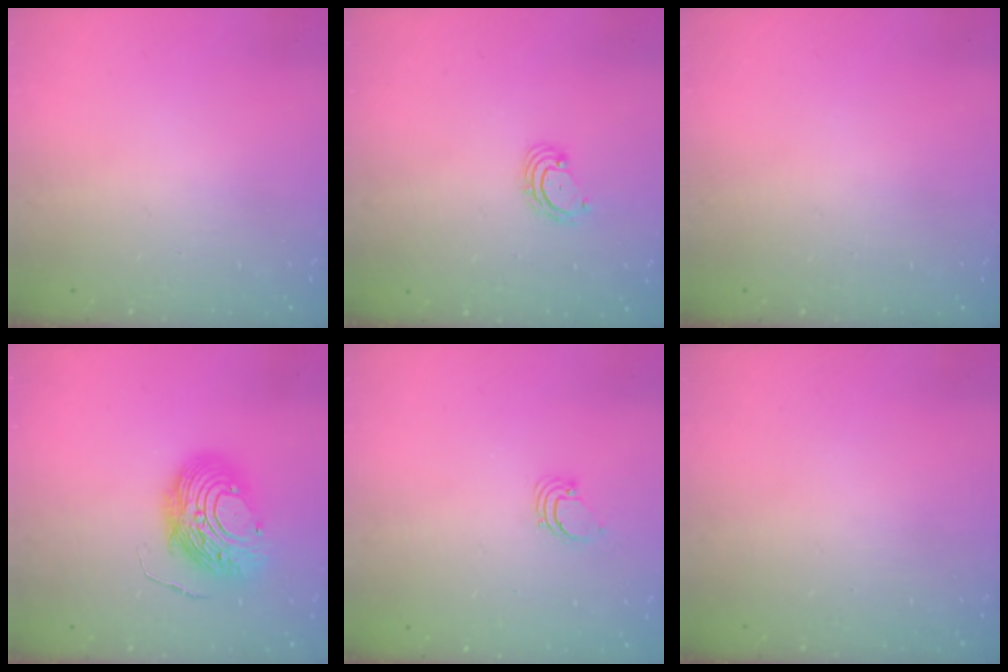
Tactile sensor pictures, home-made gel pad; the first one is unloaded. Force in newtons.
{"total": 3.3, "press": 3.3, "slide": 0.4}
{"total": 0.0}
{"total": 12.2, "press": 12.2, "slide": 1.2}
{"total": 1.7, "press": 1.7, "slide": 0.1}
{"total": 0.0}